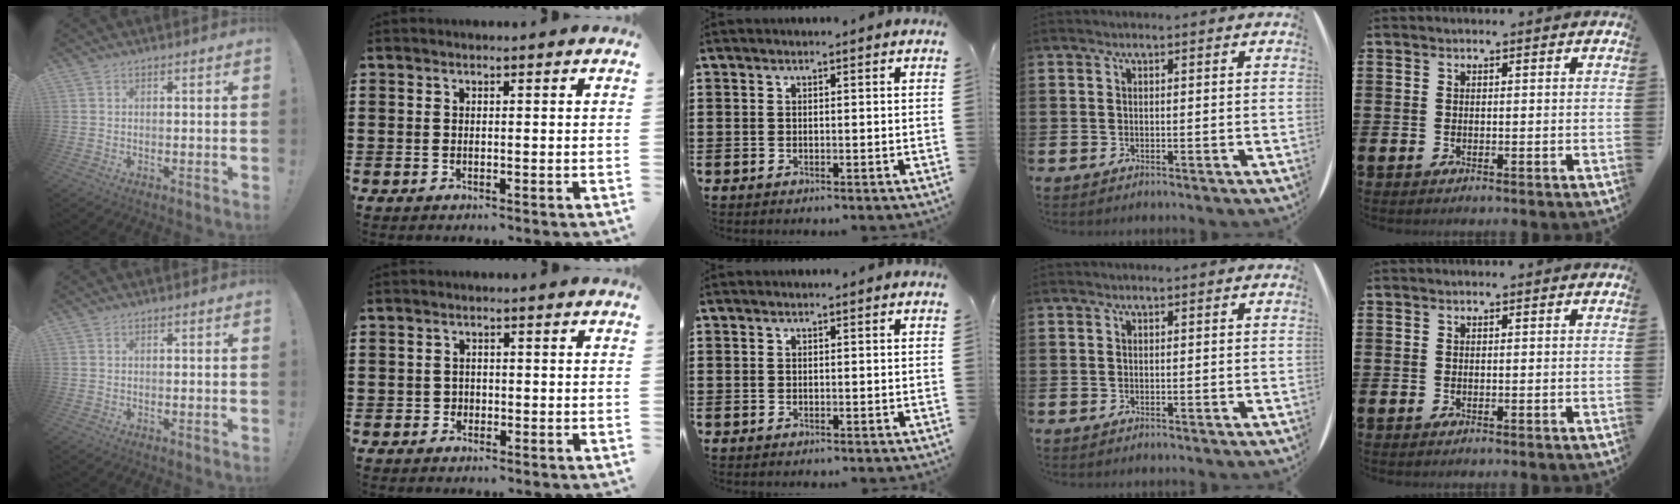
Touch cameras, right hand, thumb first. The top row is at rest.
{"index": {"total": 1.1, "force": [-0.5, 1.0, 0.2], "torque": [-0.007, 0.002, -0.012]}}